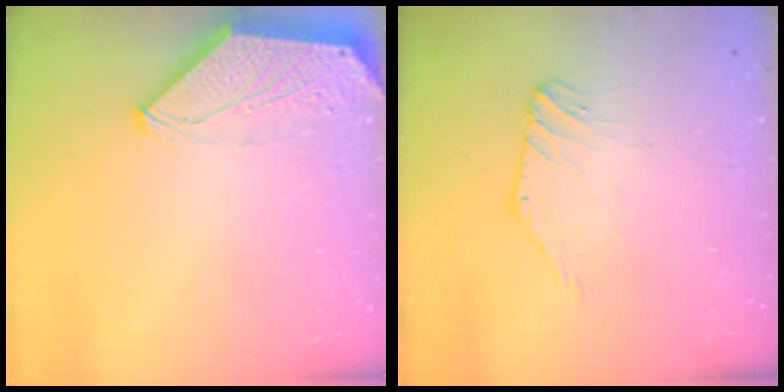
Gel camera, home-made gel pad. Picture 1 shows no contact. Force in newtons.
{"total": 0.7, "press": 0.7, "slide": 0.2}